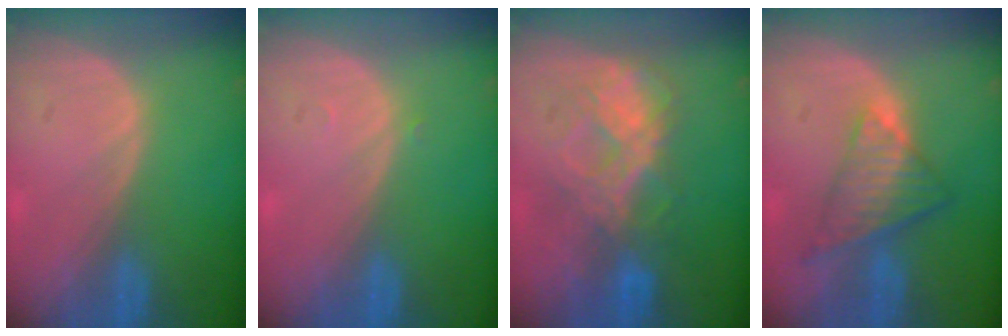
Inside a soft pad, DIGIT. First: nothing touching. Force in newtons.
{"total": 0.5, "press": 0.4, "slide": 0.3}
{"total": 7.8, "press": 7.3, "slide": 2.8}
{"total": 7.6, "press": 6.2, "slide": 4.3}